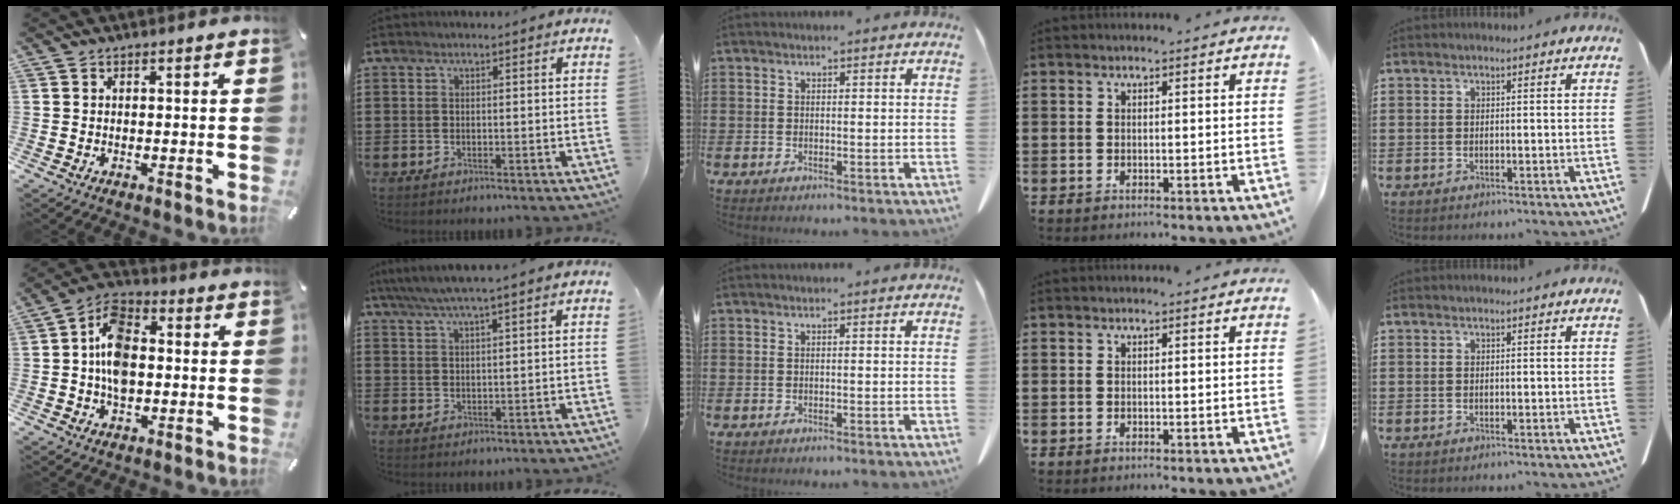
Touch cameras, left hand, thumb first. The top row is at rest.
{"thumb": {"total": 10.3, "force": [-0.7, 7.1, 7.5], "torque": [-0.151, 0.015, -0.012]}, "index": {"total": 3.9, "force": [3.1, -0.3, 2.3], "torque": [-0.051, -0.008, 0.055]}}